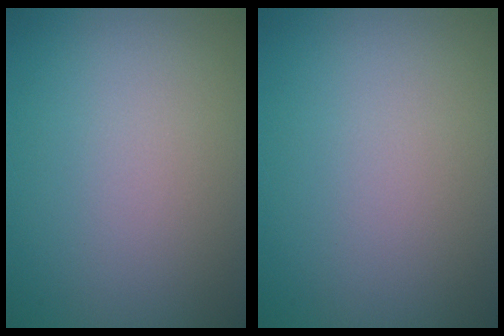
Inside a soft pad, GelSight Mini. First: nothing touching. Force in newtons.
{"total": 0.0}